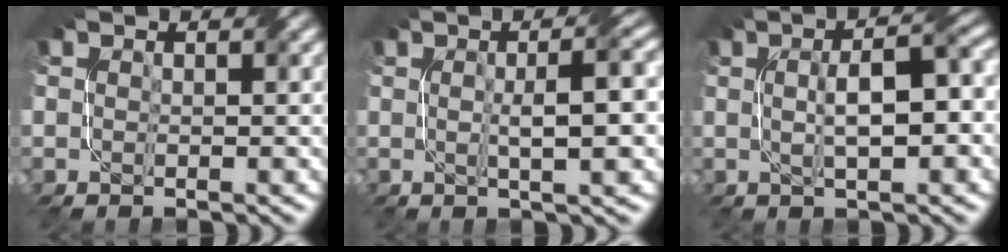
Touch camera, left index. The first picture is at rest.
{"total": 5.3, "force": [0.2, 1.1, 5.2], "torque": [-0.075, 0.008, 0.004]}
{"total": 5.6, "force": [0.3, 1.6, 5.3], "torque": [-0.081, 0.010, 0.008]}